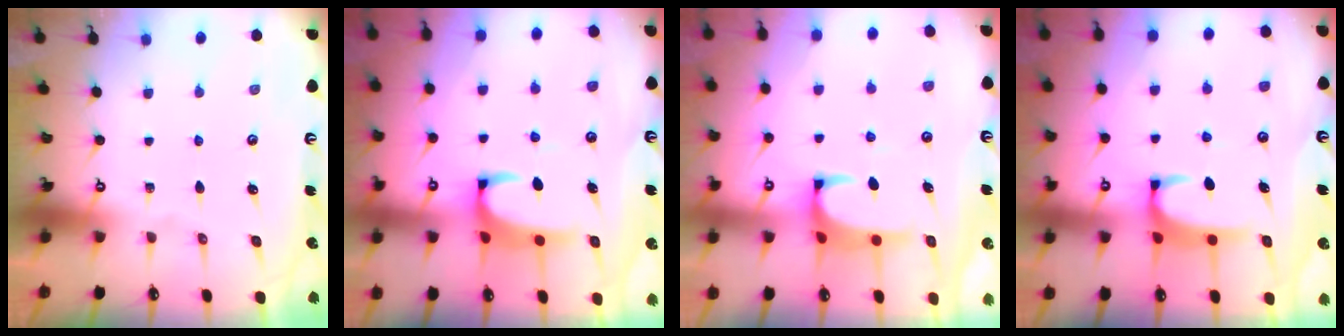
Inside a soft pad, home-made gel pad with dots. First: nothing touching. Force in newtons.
{"total": 2.1, "press": 1.8, "slide": 0.9}
{"total": 1.5, "press": 1.4, "slide": 0.5}
{"total": 2.0, "press": 1.9, "slide": 0.3}